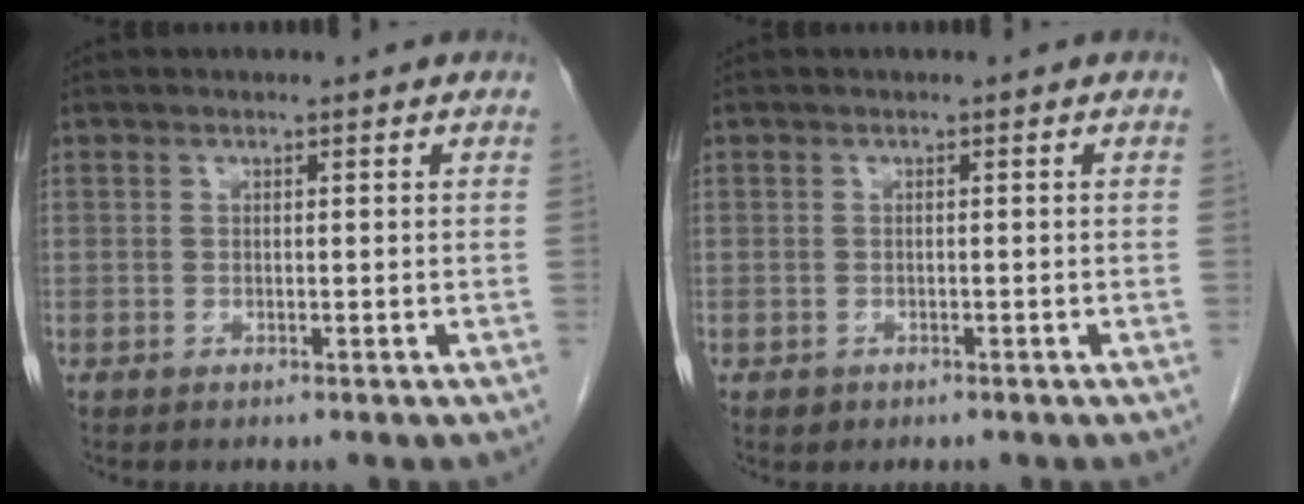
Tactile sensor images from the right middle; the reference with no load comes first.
{"total": 0.9, "force": [-0.5, 0.7, 0.1], "torque": [-0.006, 0.002, -0.005]}